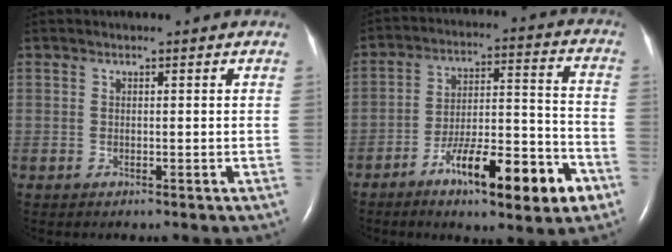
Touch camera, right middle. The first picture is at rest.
{"total": 15.6, "force": [-8.2, 3.0, 12.9], "torque": [-0.202, 0.009, -0.123]}